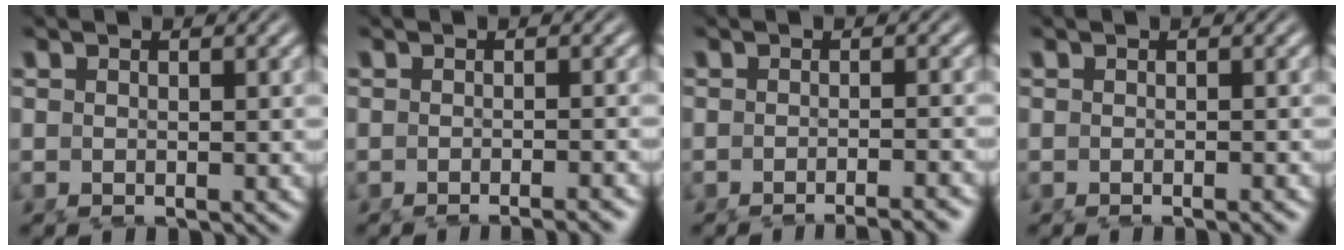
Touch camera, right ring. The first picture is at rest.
{"total": 3.1, "force": [-2.8, -0.1, 1.2], "torque": [-0.008, 0.001, -0.044]}
{"total": 5.0, "force": [-4.7, 0.2, 1.7], "torque": [-0.010, -0.004, -0.069]}
{"total": 0.9, "force": [-0.8, -0.3, 0.4], "torque": [-0.002, 0.003, -0.013]}